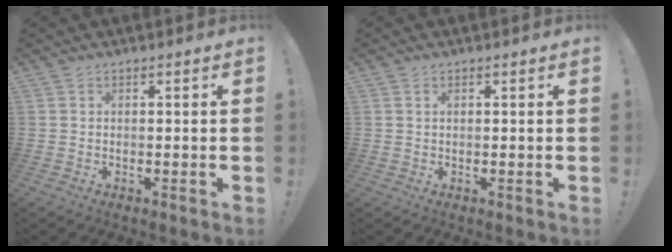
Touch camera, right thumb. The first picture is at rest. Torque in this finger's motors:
{"motor_torque": [-0.20, 0.14, 0.02, -0.03, -0.11]}